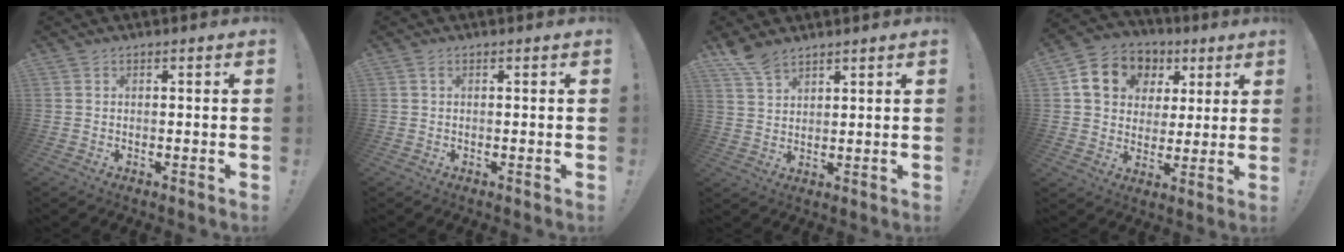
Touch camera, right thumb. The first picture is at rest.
{"total": 0.7, "force": [0.1, 0.1, 0.6], "torque": [-0.016, 0.002, 0.002]}
{"total": 5.7, "force": [4.8, 2.1, 2.3], "torque": [-0.042, -0.027, 0.091]}
{"total": 13.6, "force": [5.4, 11.1, 5.7], "torque": [-0.082, -0.015, 0.109]}